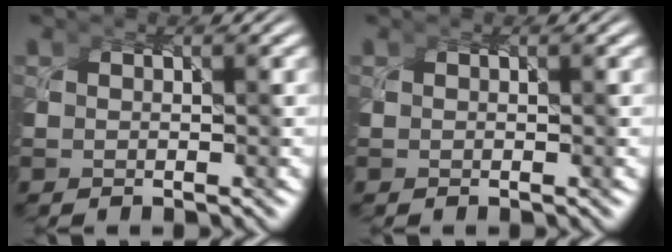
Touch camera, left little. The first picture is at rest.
{"total": 0.0}